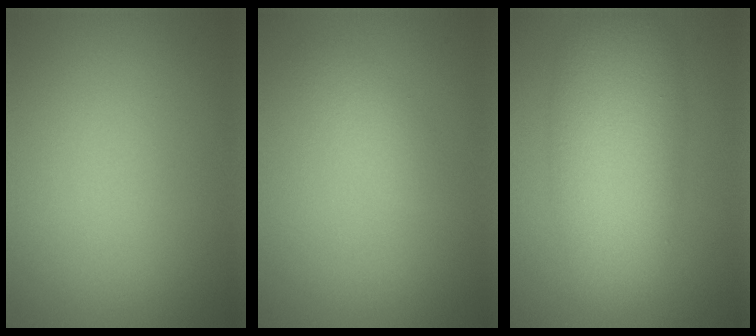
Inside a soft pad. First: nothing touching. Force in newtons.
{"total": 1.5, "press": 1.5, "slide": 0.1}
{"total": 7.2, "press": 7.2, "slide": 0.1}